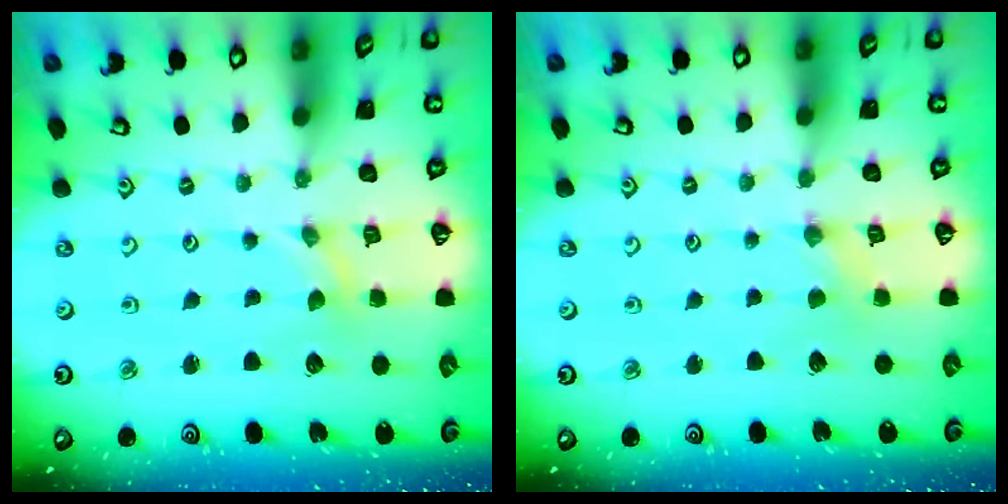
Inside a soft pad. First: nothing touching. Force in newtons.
{"total": 1.5, "press": 1.5, "slide": 0.3}